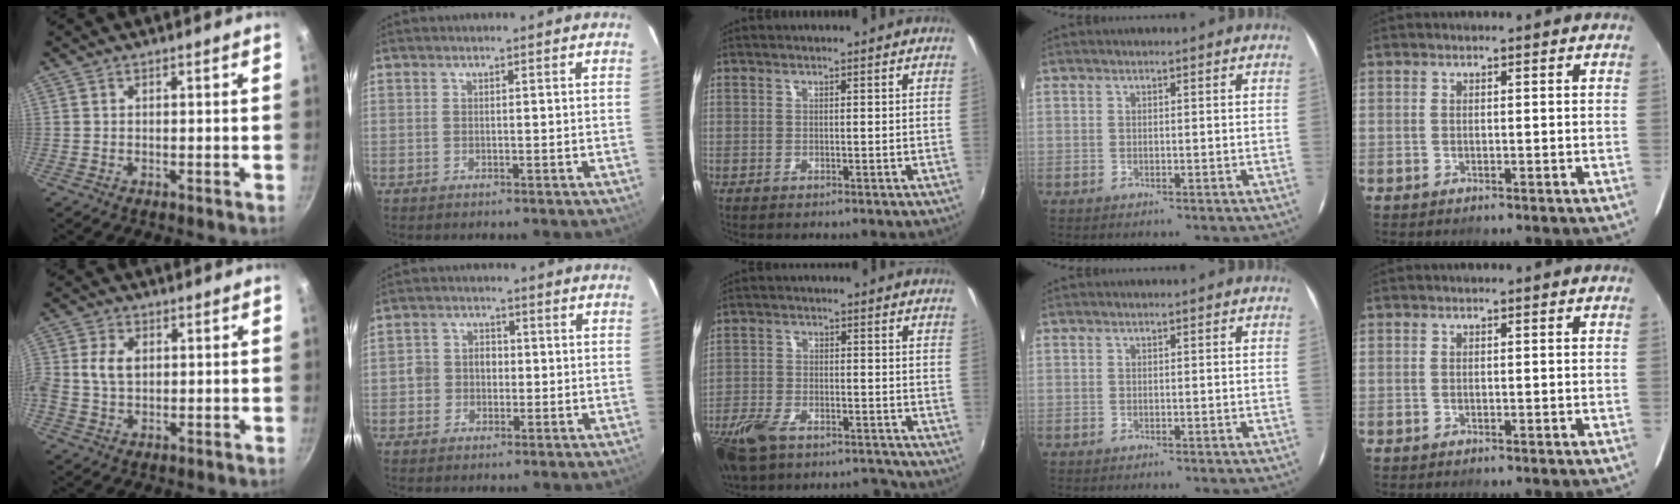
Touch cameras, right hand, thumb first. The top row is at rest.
{"thumb": {"total": 5.8, "force": [0.7, 4.2, 4.0], "torque": [-0.067, 0.007, 0.009]}, "index": {"total": 4.5, "force": [-1.0, 4.2, 1.4], "torque": [-0.028, 0.015, -0.017]}, "middle": {"total": 13.1, "force": [-10.8, 4.8, 5.7], "torque": [-0.143, -0.010, -0.187]}}